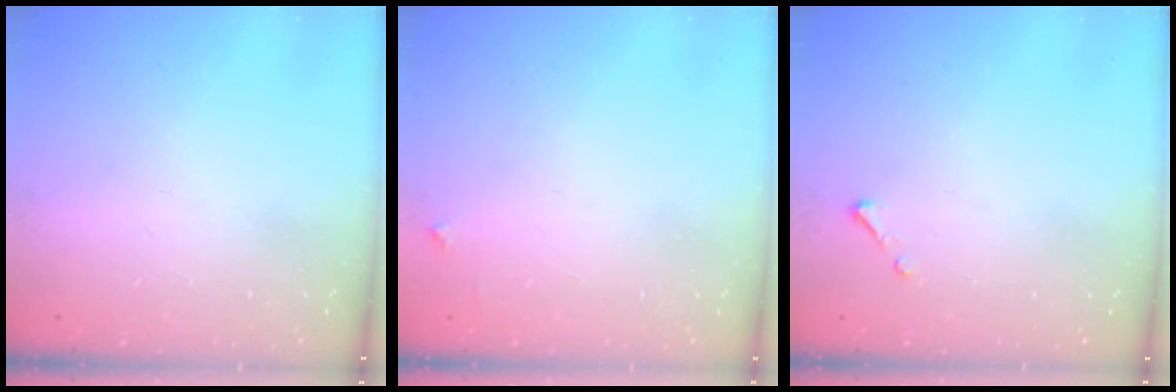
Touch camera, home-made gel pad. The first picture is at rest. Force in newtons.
{"total": 3.3, "press": 3.3, "slide": 0.4}
{"total": 2.5, "press": 2.5, "slide": 0.3}